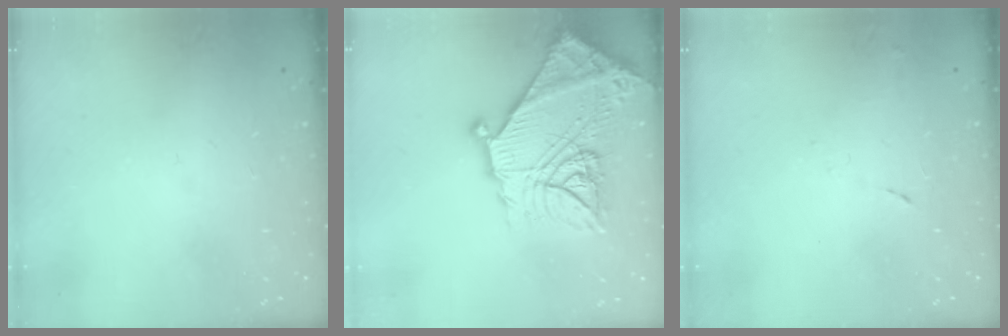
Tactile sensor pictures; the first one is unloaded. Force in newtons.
{"total": 28.8, "press": 28.7, "slide": 2.7}
{"total": 4.1, "press": 4.1, "slide": 0.7}